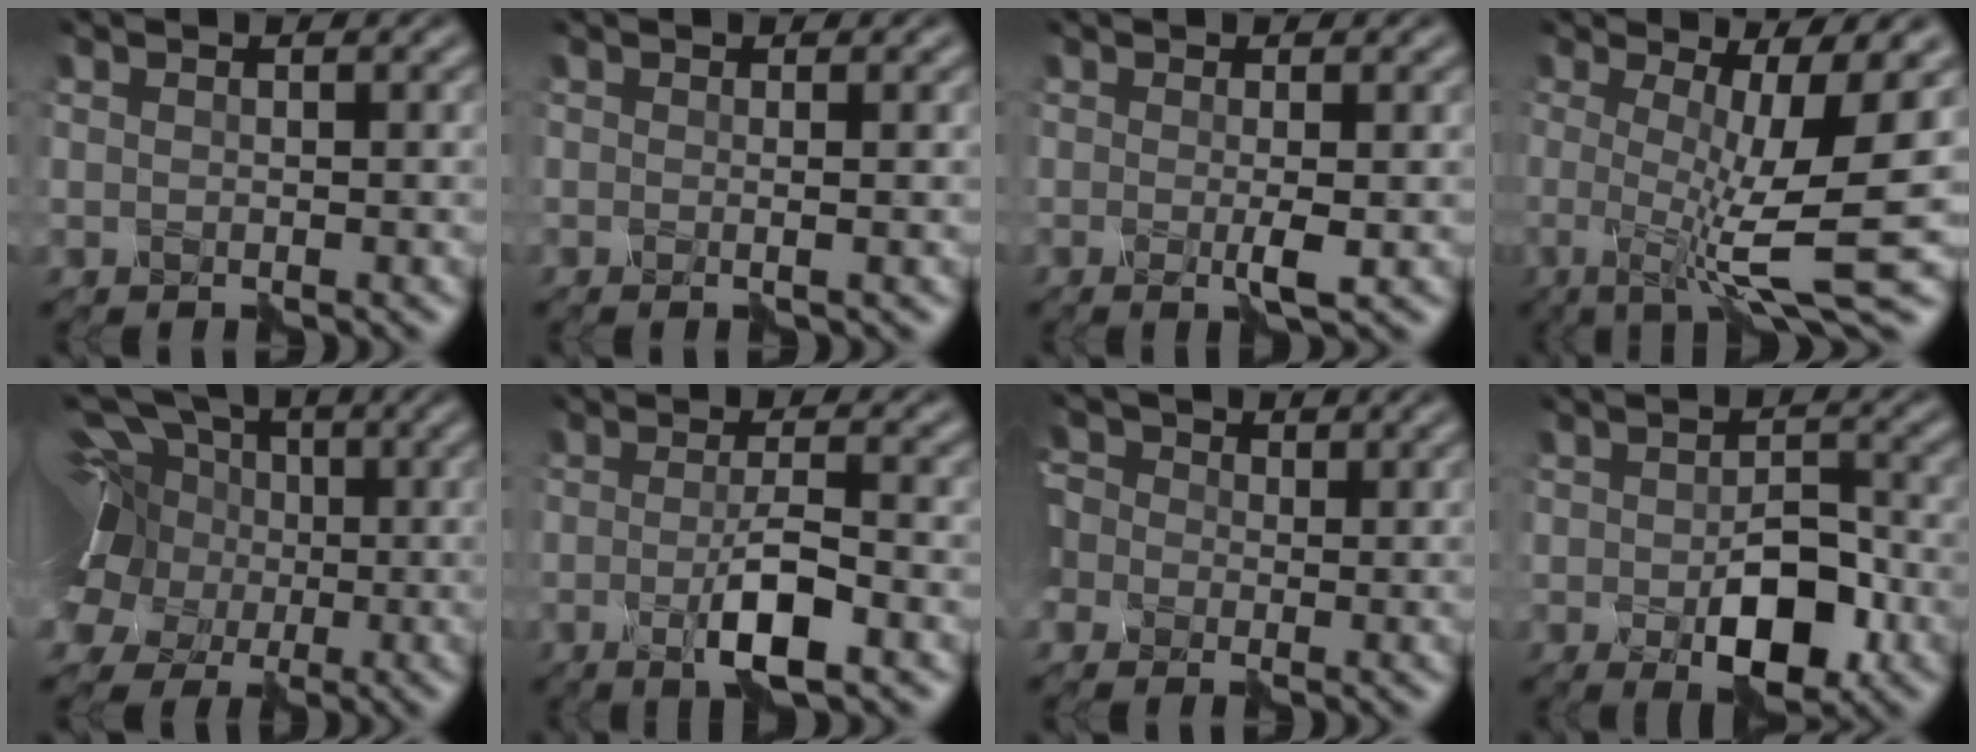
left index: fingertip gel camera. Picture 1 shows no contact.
{"total": 0.9, "force": [0.1, 0.3, 0.8], "torque": [-0.007, 0.004, -0.015]}
{"total": 1.5, "force": [-0.4, 0.0, 1.5], "torque": [-0.023, -0.001, -0.008]}
{"total": 7.9, "force": [-0.9, 1.3, 7.8], "torque": [-0.105, -0.002, -0.024]}
{"total": 12.2, "force": [1.6, 9.8, 7.1], "torque": [-0.168, 0.031, -0.016]}
{"total": 4.0, "force": [-1.6, 0.7, 3.7], "torque": [-0.060, -0.002, -0.032]}
{"total": 7.1, "force": [1.3, 6.1, 3.4], "torque": [-0.082, 0.034, -0.010]}
{"total": 5.4, "force": [-1.9, 3.0, 4.1], "torque": [-0.066, -0.008, -0.029]}